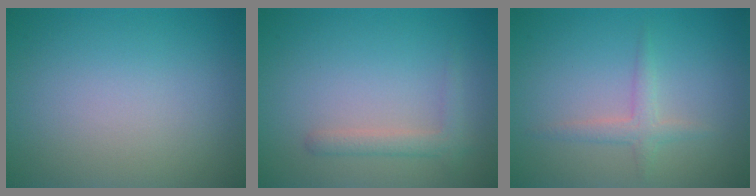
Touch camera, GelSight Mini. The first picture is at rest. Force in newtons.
{"total": 1.8, "press": 1.8, "slide": 0.1}
{"total": 1.7, "press": 1.7, "slide": 0.1}